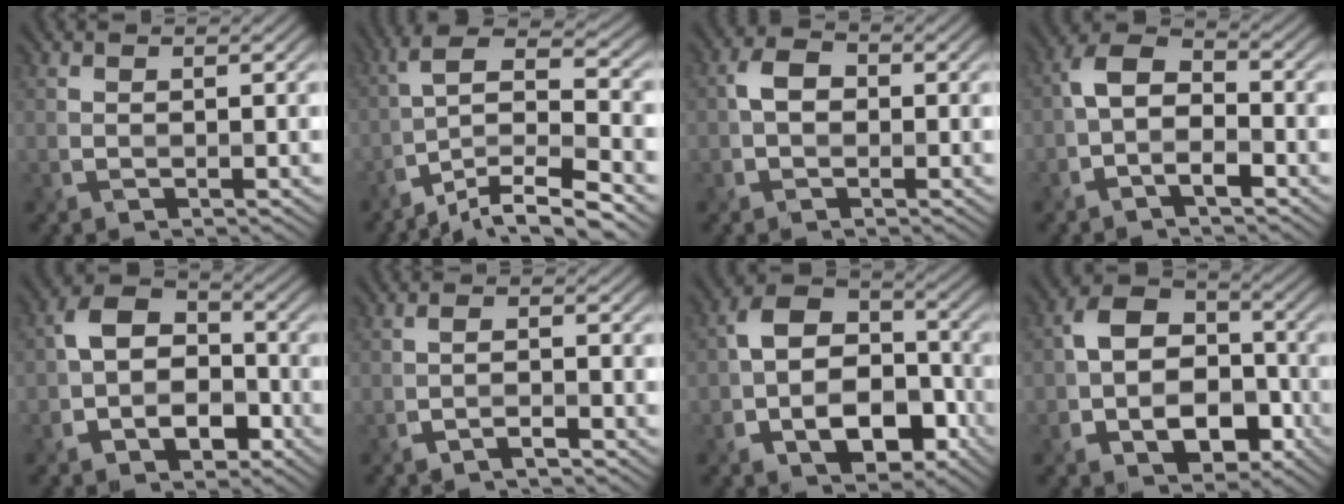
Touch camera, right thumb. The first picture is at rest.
{"total": 11.9, "force": [-6.7, 3.3, 9.3], "torque": [-0.176, -0.002, -0.105]}
{"total": 2.3, "force": [-0.4, 1.8, 1.4], "torque": [-0.029, 0.007, -0.011]}
{"total": 5.0, "force": [-1.9, 2.6, 3.8], "torque": [-0.074, 0.014, -0.043]}
{"total": 7.2, "force": [-2.3, 5.1, 4.5], "torque": [-0.086, 0.003, -0.047]}
{"total": 1.8, "force": [-1.4, 0.3, 1.1], "torque": [-0.017, 0.006, -0.034]}
{"total": 11.0, "force": [-3.8, 7.5, 7.2], "torque": [-0.132, -0.015, -0.060]}
{"total": 10.1, "force": [-3.2, 7.2, 6.3], "torque": [-0.115, -0.017, -0.053]}